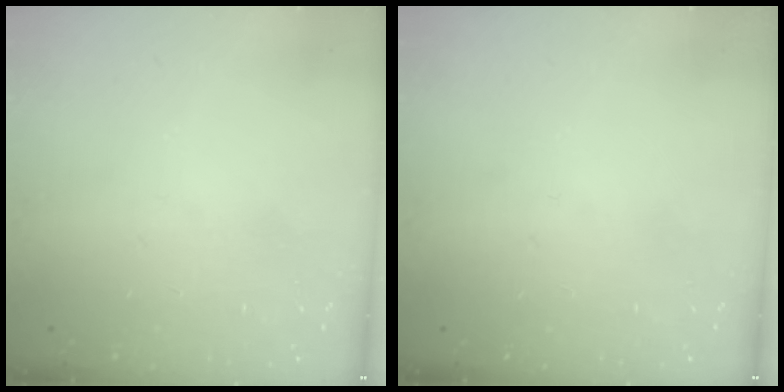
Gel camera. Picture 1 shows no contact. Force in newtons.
{"total": 0.0}